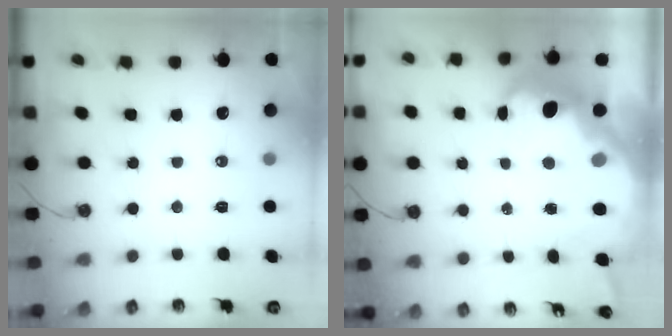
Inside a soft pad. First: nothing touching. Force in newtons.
{"total": 12.3, "press": 12.2, "slide": 0.9}